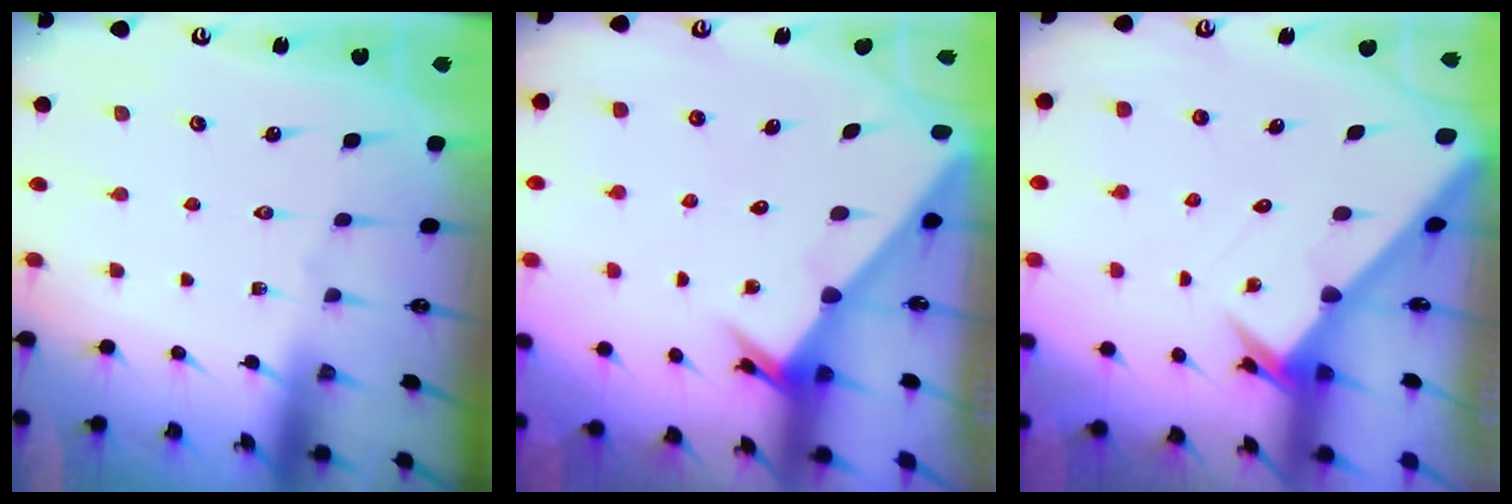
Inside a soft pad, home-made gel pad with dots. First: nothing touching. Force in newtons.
{"total": 3.8, "press": 3.7, "slide": 0.2}
{"total": 3.0, "press": 3.0, "slide": 0.2}